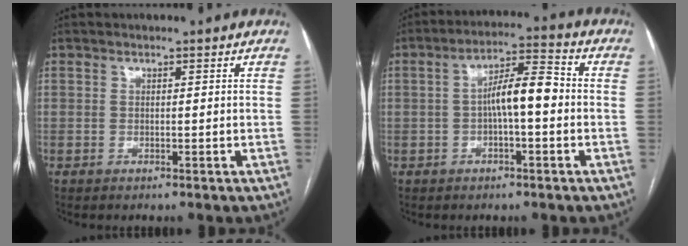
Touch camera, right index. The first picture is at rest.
{"total": 7.4, "force": [-0.6, 1.6, 7.2], "torque": [-0.127, 0.026, -0.012]}